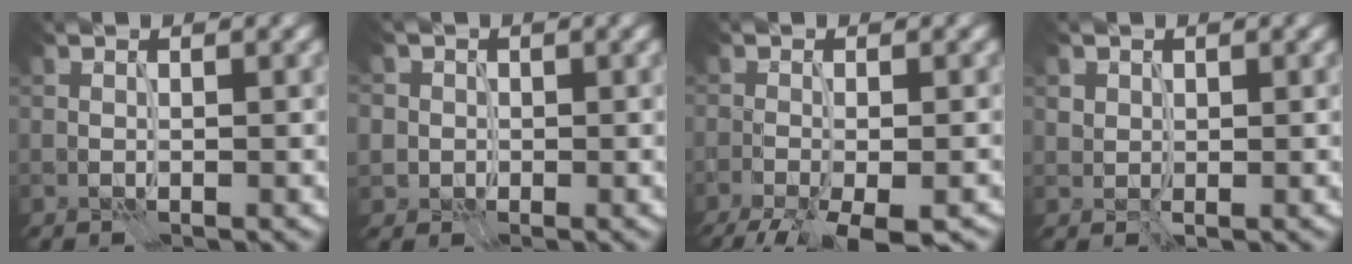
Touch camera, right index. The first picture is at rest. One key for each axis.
{"total": 2.5, "fx": 0.6, "fy": 2.4, "fz": 0.5, "tx": -0.005, "ty": 0.003, "tz": 0.010}
{"total": 7.4, "fx": -5.0, "fy": 2.5, "fz": 4.9, "tx": -0.083, "ty": -0.037, "tz": -0.067}
{"total": 1.2, "fx": 0.7, "fy": 1.0, "fz": 0.3, "tx": -0.007, "ty": -0.003, "tz": 0.015}